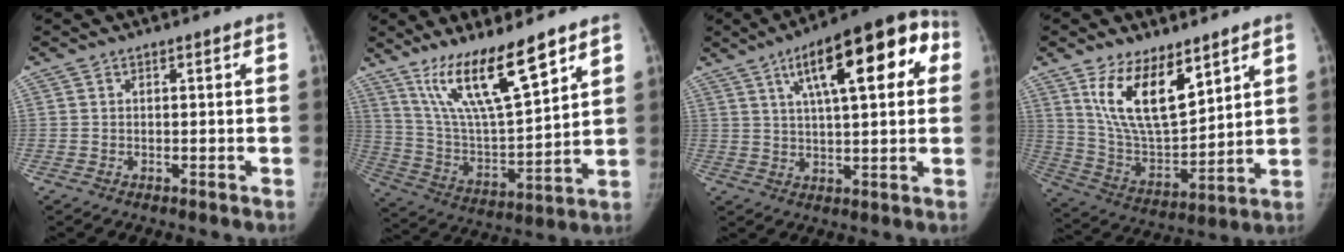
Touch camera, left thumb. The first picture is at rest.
{"total": 17.6, "force": [11.9, 3.7, 12.4], "torque": [-0.208, -0.063, 0.233]}
{"total": 19.2, "force": [7.0, 6.7, 16.6], "torque": [-0.210, 0.016, 0.098]}
{"total": 16.1, "force": [9.1, 7.2, 11.2], "torque": [-0.170, -0.054, 0.186]}